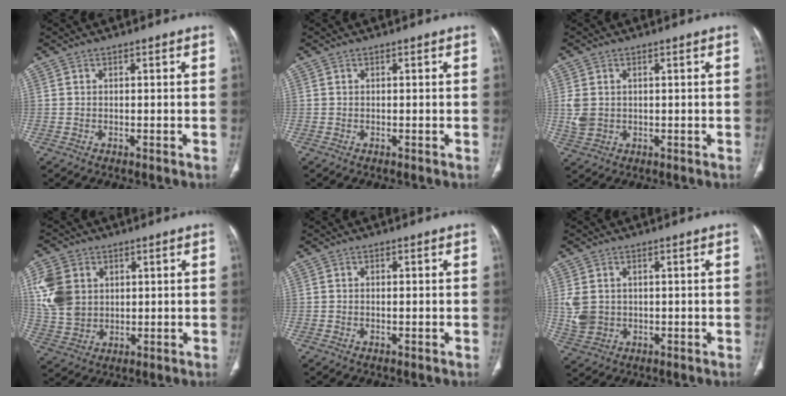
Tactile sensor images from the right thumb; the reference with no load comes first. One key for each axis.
{"total": 0.0}
{"total": 4.1, "fx": 0.3, "fy": 3.2, "fz": 2.6, "tx": -0.060, "ty": 0.002, "tz": 0.014}
{"total": 11.4, "fx": 2.9, "fy": 9.0, "fz": 6.3, "tx": -0.118, "ty": -0.004, "tz": 0.062}
{"total": 0.5, "fx": 0.0, "fy": 0.2, "fz": 0.5, "tx": -0.009, "ty": 0.000, "tz": 0.002}
{"total": 5.7, "fx": 0.5, "fy": 4.6, "fz": 3.3, "tx": -0.069, "ty": 0.000, "tz": 0.021}